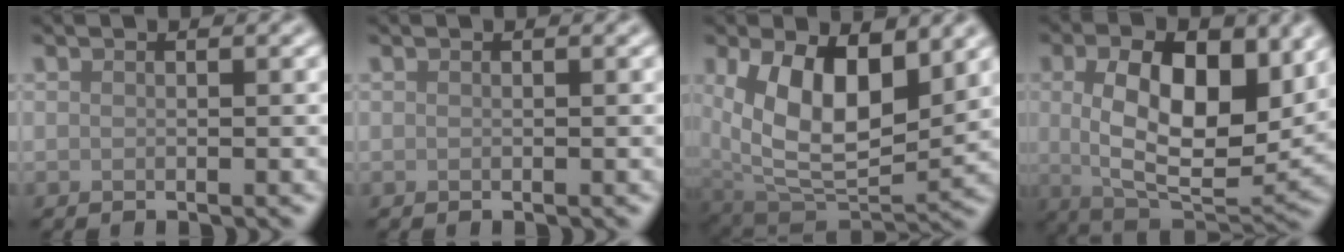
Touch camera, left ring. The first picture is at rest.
{"total": 0.0}
{"total": 9.8, "force": [2.7, 5.3, 7.8], "torque": [-0.144, -0.022, 0.050]}
{"total": 10.8, "force": [2.2, 5.4, 9.1], "torque": [-0.147, -0.005, 0.034]}